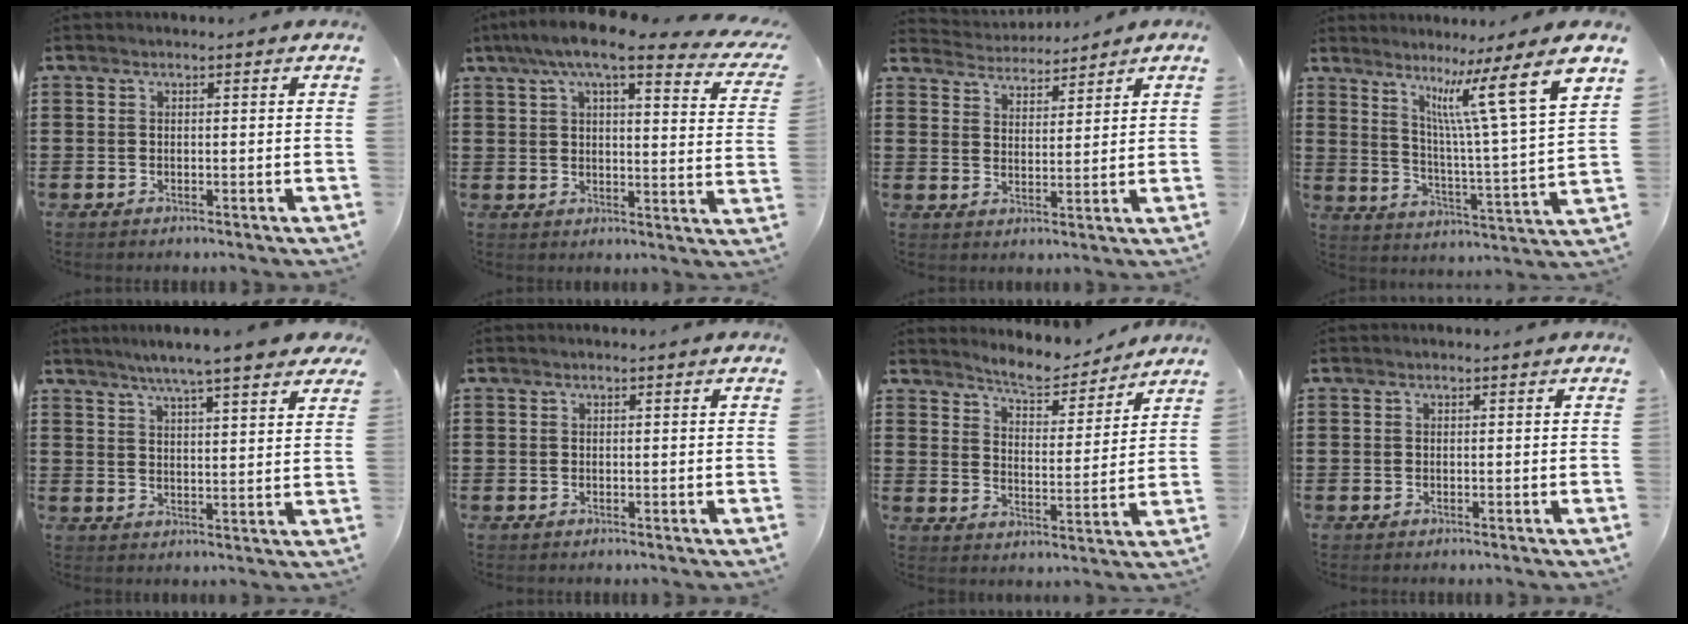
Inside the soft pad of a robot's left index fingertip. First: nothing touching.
{"total": 8.8, "force": [6.9, 0.9, 5.4], "torque": [-0.119, -0.021, 0.117]}
{"total": 3.7, "force": [3.7, 0.6, -0.1], "torque": [-0.013, -0.014, 0.066]}
{"total": 11.6, "force": [7.4, -0.4, 8.9], "torque": [-0.160, -0.050, 0.106]}
{"total": 5.8, "force": [4.9, 0.2, 3.0], "torque": [-0.075, -0.014, 0.084]}
{"total": 0.0}
{"total": 5.7, "force": [5.6, 0.3, 1.1], "torque": [-0.037, -0.037, 0.095]}
{"total": 0.0}